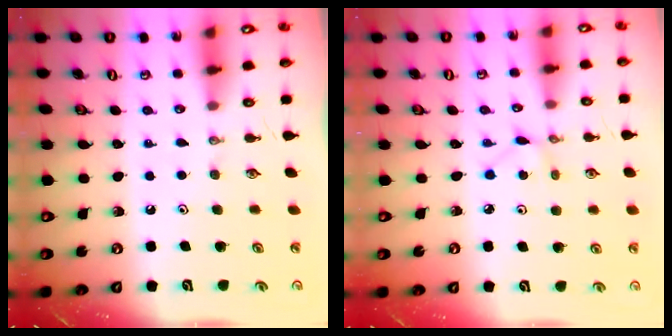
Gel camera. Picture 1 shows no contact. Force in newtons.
{"total": 1.9, "press": 1.9, "slide": 0.2}